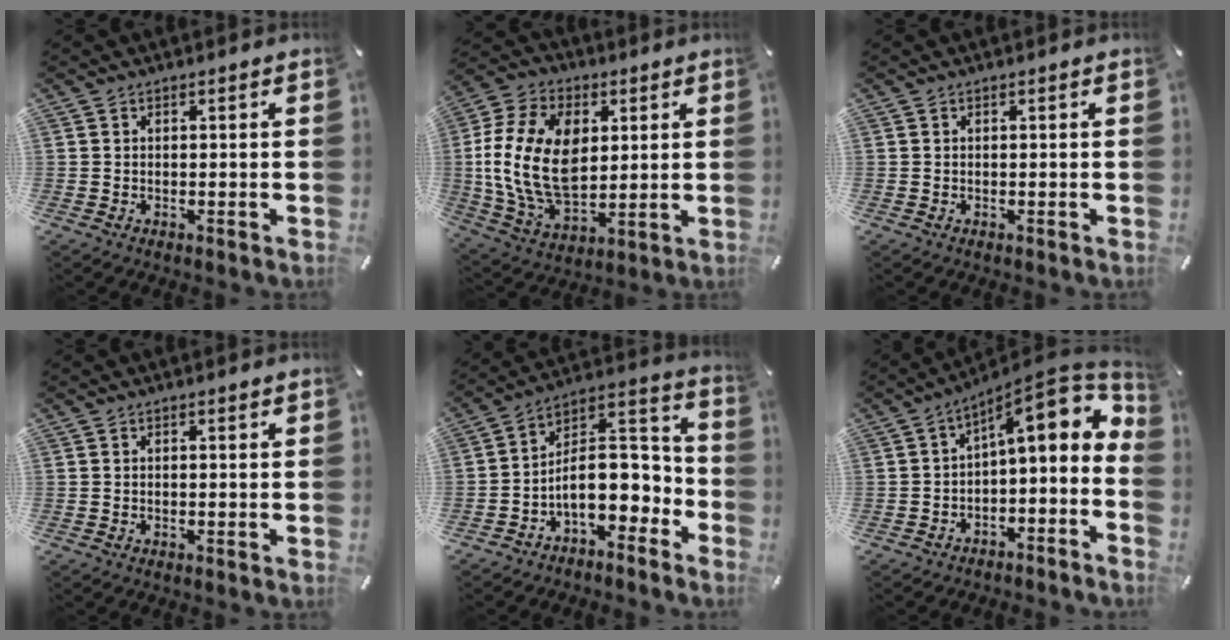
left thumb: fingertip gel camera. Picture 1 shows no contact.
{"total": 18.8, "force": [2.0, 13.1, 13.4], "torque": [-0.291, 0.002, 0.036]}
{"total": 0.0}
{"total": 0.5, "force": [0.3, -0.1, 0.5], "torque": [-0.009, 0.000, 0.005]}
{"total": 12.0, "force": [-2.8, 7.4, 9.0], "torque": [-0.136, -0.010, -0.048]}
{"total": 9.8, "force": [3.7, 3.4, 8.4], "torque": [-0.107, -0.046, 0.057]}